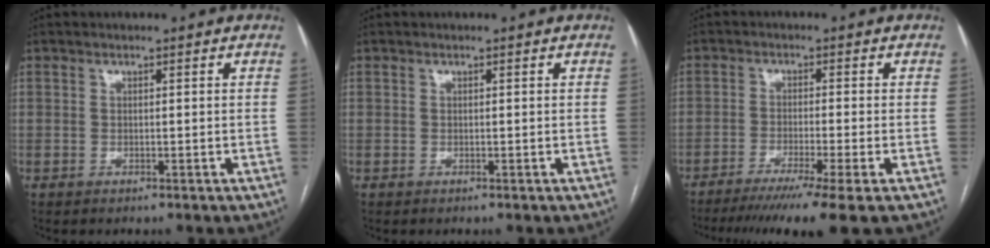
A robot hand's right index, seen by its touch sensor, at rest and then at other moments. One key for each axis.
{"total": 0.0}
{"total": 10.9, "fx": -8.1, "fy": -1.5, "fz": 7.2, "tx": -0.102, "ty": -0.028, "tz": -0.123}